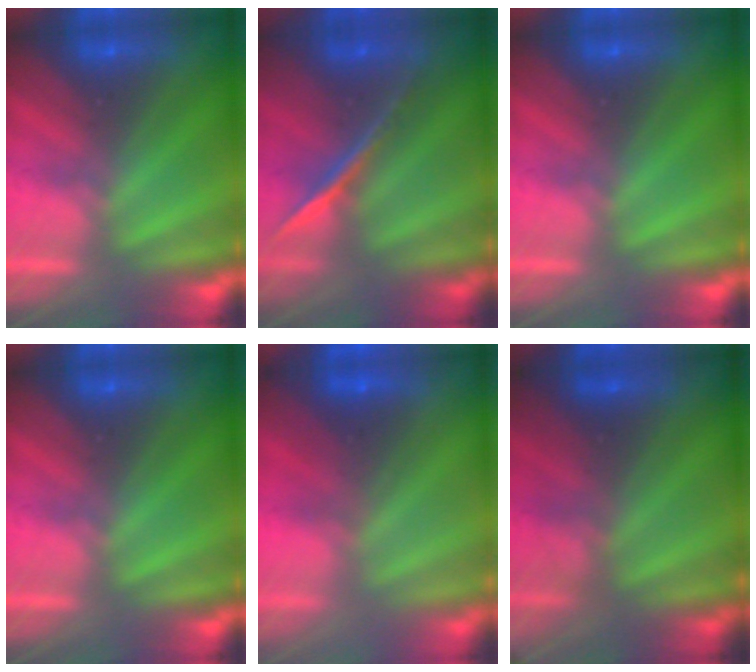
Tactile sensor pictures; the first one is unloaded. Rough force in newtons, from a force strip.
{"total": 1.9}
{"total": 0.0}
{"total": 0.0}
{"total": 1.9}
{"total": 2.7}